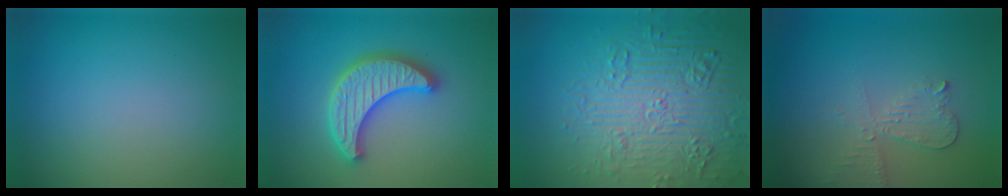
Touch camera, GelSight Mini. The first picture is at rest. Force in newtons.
{"total": 5.3, "press": 5.2, "slide": 0.9}
{"total": 7.9, "press": 7.7, "slide": 1.9}
{"total": 2.4, "press": 2.4, "slide": 0.5}